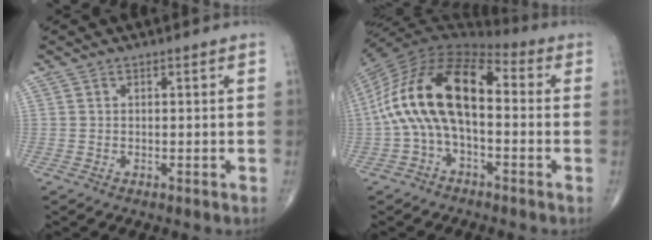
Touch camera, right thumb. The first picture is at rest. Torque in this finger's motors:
{"motor_torque": [1.80, 1.86, 2.43, -0.14, 0.28]}